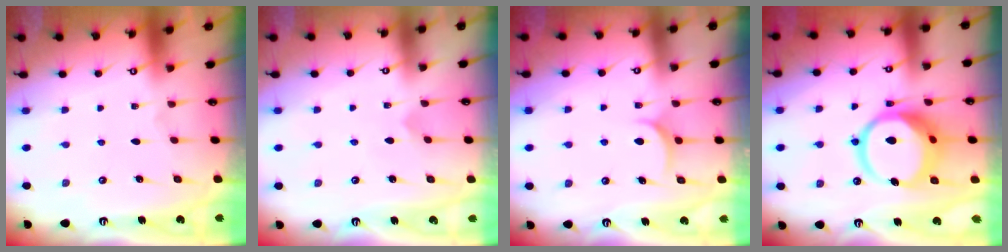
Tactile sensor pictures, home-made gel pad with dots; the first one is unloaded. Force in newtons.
{"total": 1.5, "press": 1.5, "slide": 0.1}
{"total": 5.5, "press": 5.5, "slide": 0.3}
{"total": 16.3, "press": 16.2, "slide": 2.0}